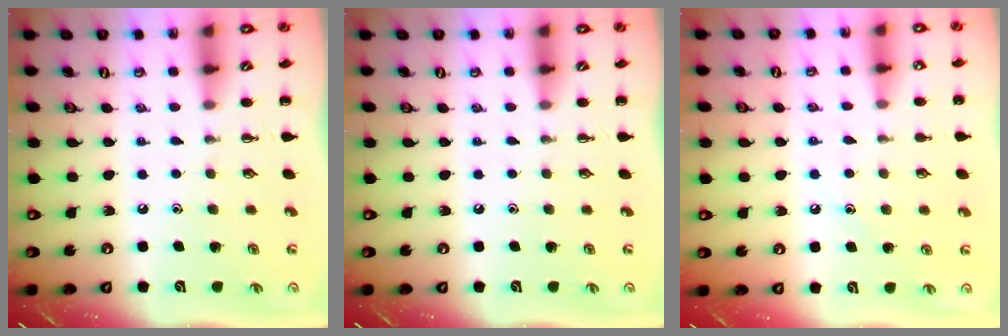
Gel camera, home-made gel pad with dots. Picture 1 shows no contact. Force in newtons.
{"total": 0.0}
{"total": 6.4, "press": 6.3, "slide": 1.4}